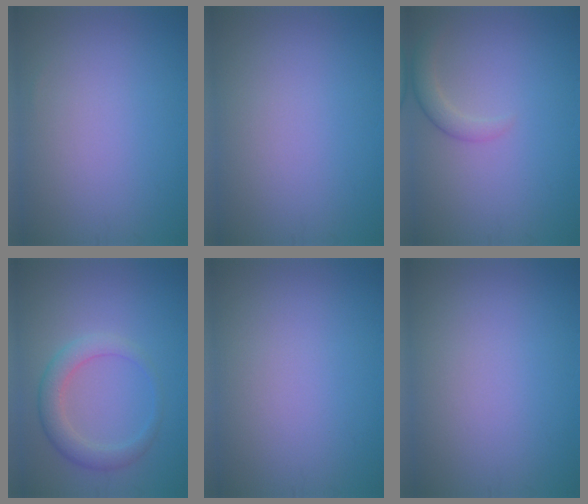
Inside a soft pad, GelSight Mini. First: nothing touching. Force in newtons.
{"total": 0.0}
{"total": 1.8, "press": 1.8, "slide": 0.1}
{"total": 3.1, "press": 3.1, "slide": 0.1}
{"total": 0.0}
{"total": 0.0}